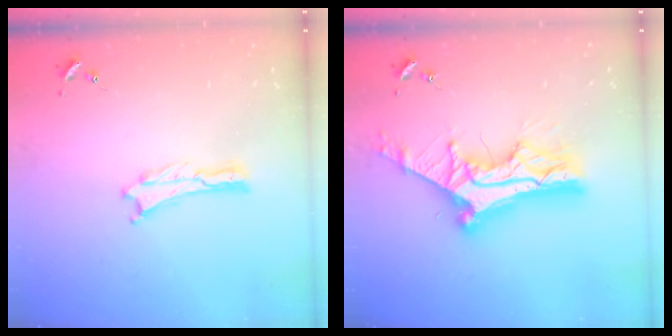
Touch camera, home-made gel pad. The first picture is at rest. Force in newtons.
{"total": 12.8, "press": 12.7, "slide": 1.1}